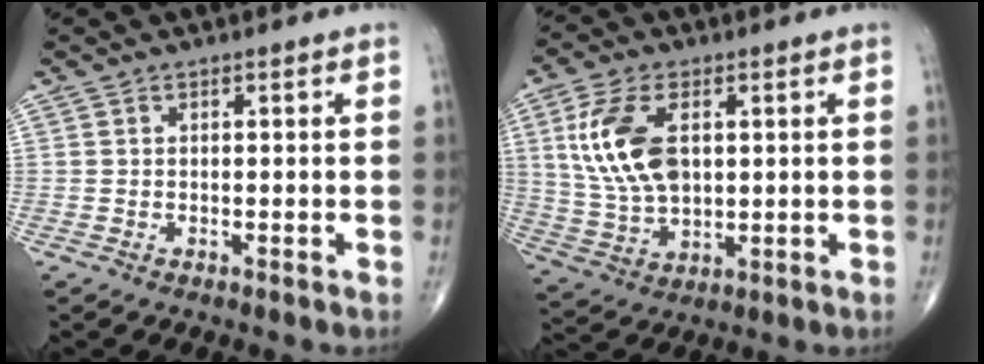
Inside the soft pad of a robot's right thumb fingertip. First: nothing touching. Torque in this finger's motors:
{"motor_torque": [-0.38, 0.93, 1.29, 0.10, 0.15]}